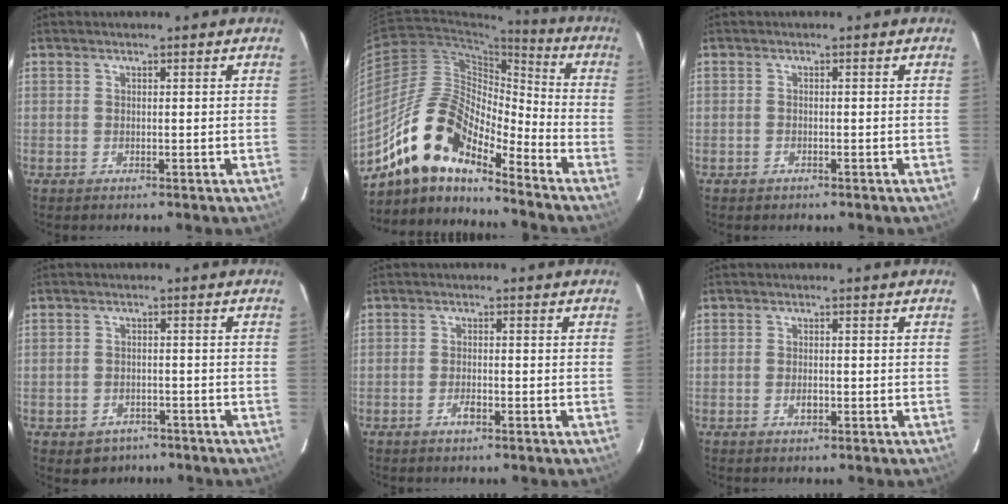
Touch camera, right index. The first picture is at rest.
{"total": 15.6, "force": [-12.1, 5.0, 8.4], "torque": [-0.148, 0.003, -0.242]}
{"total": 0.9, "force": [-0.6, 0.7, 0.1], "torque": [-0.004, 0.003, -0.009]}
{"total": 4.9, "force": [-3.2, 3.6, 1.0], "torque": [-0.030, 0.007, -0.036]}
{"total": 2.2, "force": [-1.3, 0.9, 1.5], "torque": [-0.033, 0.000, -0.024]}
{"total": 1.8, "force": [-0.7, 1.1, 1.3], "torque": [-0.023, 0.000, -0.011]}